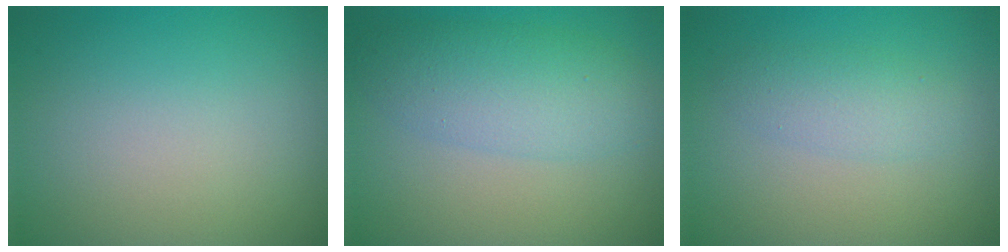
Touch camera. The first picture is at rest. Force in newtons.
{"total": 4.7, "press": 4.7, "slide": 0.1}
{"total": 2.3, "press": 2.3, "slide": 0.1}